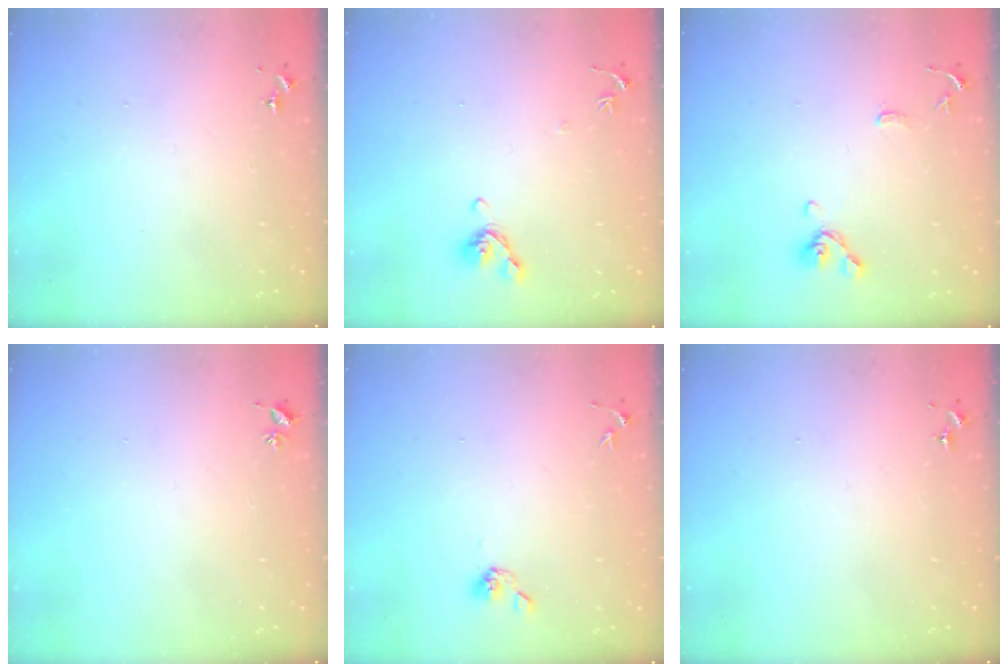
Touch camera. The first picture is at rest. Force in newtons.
{"total": 7.3, "press": 7.1, "slide": 1.6}
{"total": 10.2, "press": 10.0, "slide": 2.0}
{"total": 2.6, "press": 2.6, "slide": 0.3}
{"total": 5.5, "press": 5.2, "slide": 1.8}
{"total": 0.0}